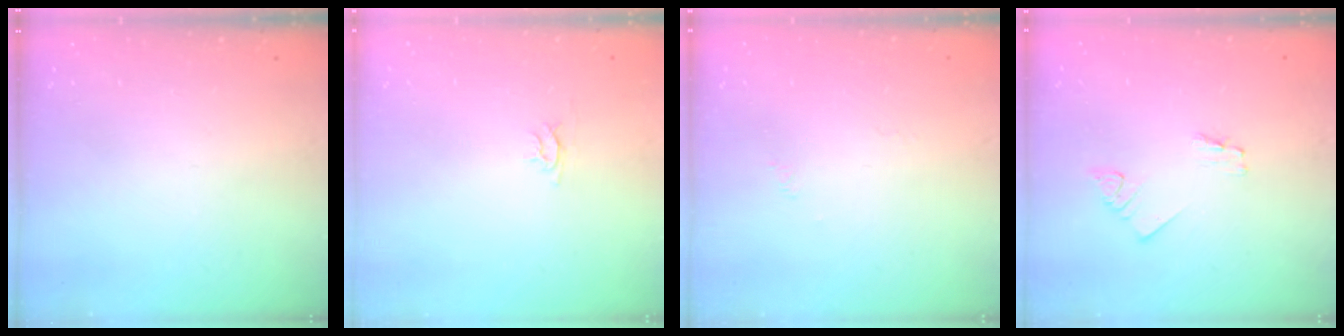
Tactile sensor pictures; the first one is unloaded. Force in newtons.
{"total": 2.4, "press": 2.4, "slide": 0.3}
{"total": 1.7, "press": 1.6, "slide": 0.4}
{"total": 1.6, "press": 1.6, "slide": 0.1}